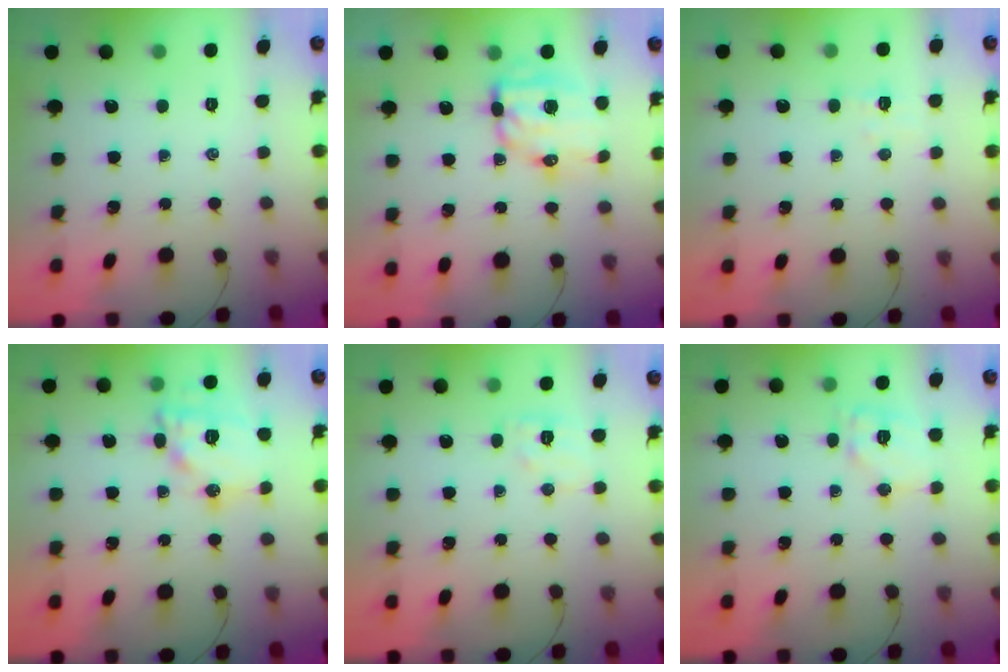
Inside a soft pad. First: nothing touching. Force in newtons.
{"total": 9.6, "press": 9.4, "slide": 2.1}
{"total": 4.2, "press": 4.0, "slide": 1.0}
{"total": 15.6, "press": 15.5, "slide": 1.5}
{"total": 7.4, "press": 7.3, "slide": 1.5}
{"total": 10.7, "press": 10.7, "slide": 1.0}